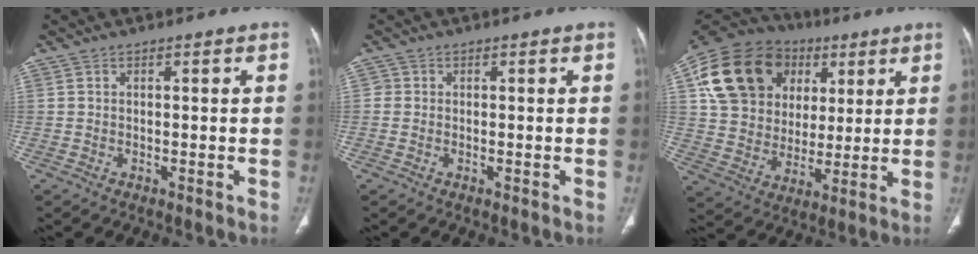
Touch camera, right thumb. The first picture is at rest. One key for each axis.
{"total": 0.8, "fx": 0.0, "fy": 0.8, "fz": 0.1, "tx": 0.002, "ty": 0.003, "tz": -0.002}
{"total": 22.8, "fx": 8.1, "fy": 18.0, "fz": 11.5, "tx": -0.192, "ty": 0.023, "tz": 0.147}